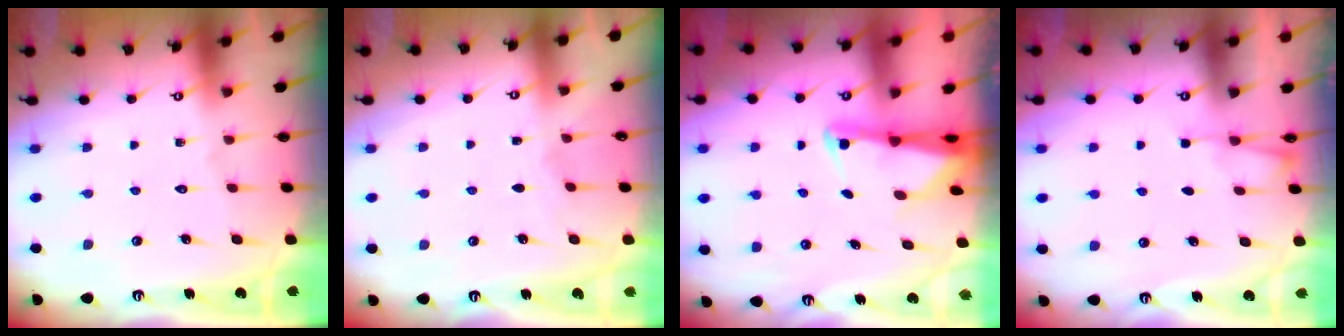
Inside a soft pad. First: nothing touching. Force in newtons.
{"total": 2.6, "press": 2.5, "slide": 0.4}
{"total": 2.6, "press": 2.6, "slide": 0.5}
{"total": 2.4, "press": 2.4, "slide": 0.4}